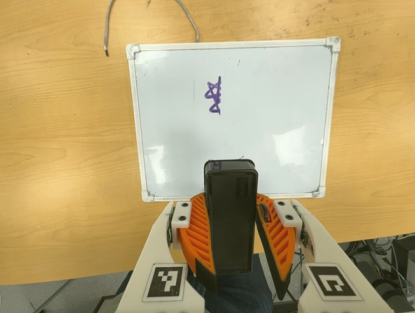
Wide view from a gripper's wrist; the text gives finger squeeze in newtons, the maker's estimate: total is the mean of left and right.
{"total": 9.2, "left": 9.1, "right": 9.3}